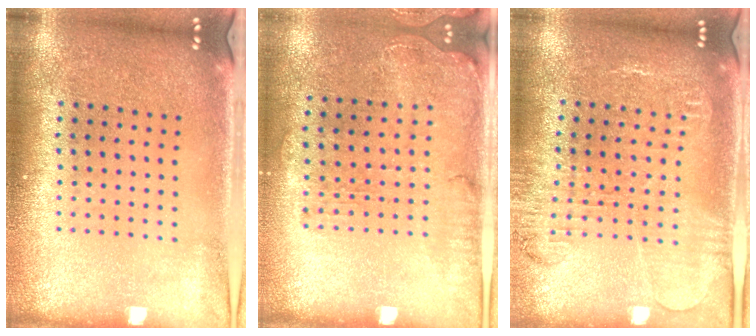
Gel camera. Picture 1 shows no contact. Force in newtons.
{"total": 1.4, "press": 1.2, "slide": 0.7}
{"total": 1.8, "press": 1.8, "slide": 0.4}